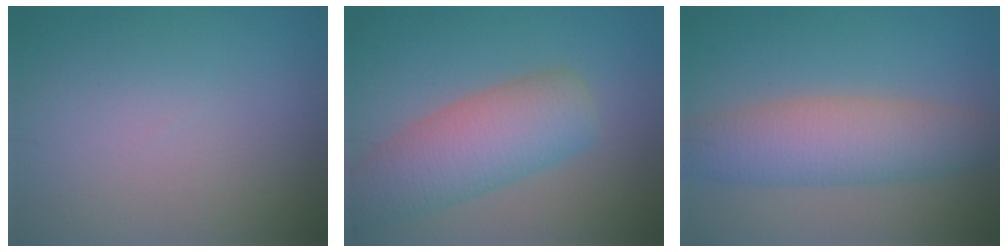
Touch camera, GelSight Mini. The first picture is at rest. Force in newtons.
{"total": 6.8, "press": 6.8, "slide": 0.5}
{"total": 6.3, "press": 6.3, "slide": 0.2}